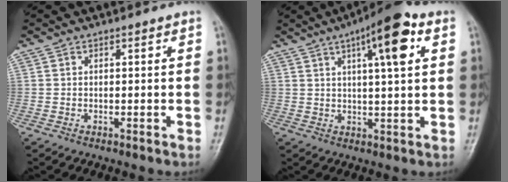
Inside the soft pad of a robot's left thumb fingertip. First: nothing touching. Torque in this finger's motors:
{"motor_torque": [0.12, 0.68, 0.47, 0.20, 0.13]}